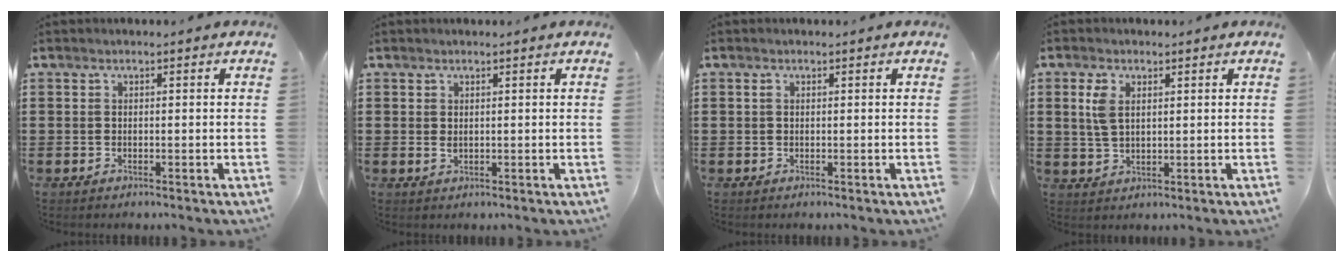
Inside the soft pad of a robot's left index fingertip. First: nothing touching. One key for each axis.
{"total": 0.9, "fx": 0.3, "fy": 0.4, "fz": 0.7, "tx": -0.014, "ty": 0.004, "tz": 0.004}
{"total": 0.7, "fx": 0.2, "fy": 0.3, "fz": 0.6, "tx": -0.013, "ty": 0.002, "tz": 0.004}
{"total": 4.0, "fx": 1.4, "fy": 2.2, "fz": 3.1, "tx": -0.070, "ty": 0.010, "tz": 0.023}